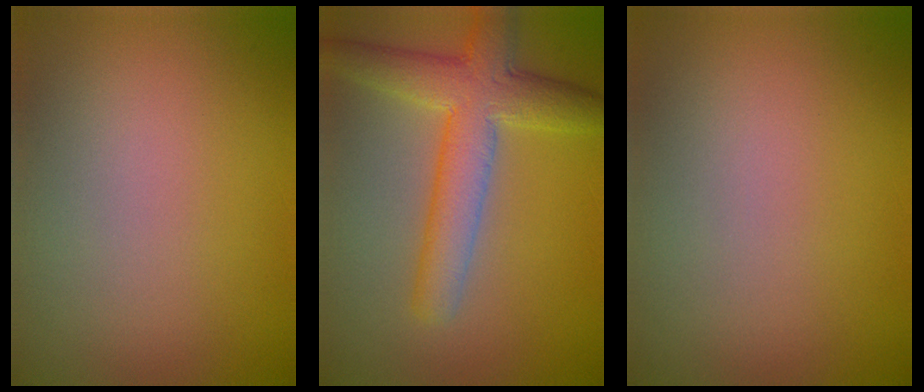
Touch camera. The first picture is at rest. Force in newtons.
{"total": 6.4, "press": 6.4, "slide": 0.3}
{"total": 0.0}